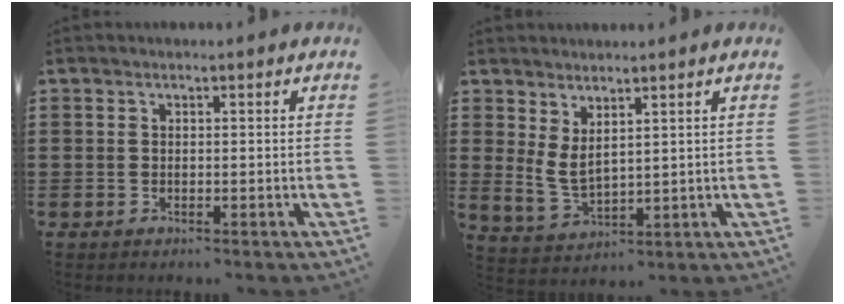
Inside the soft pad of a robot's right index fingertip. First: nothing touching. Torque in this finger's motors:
{"motor_torque": [1.42, 0.72, 0.37, 0.09]}